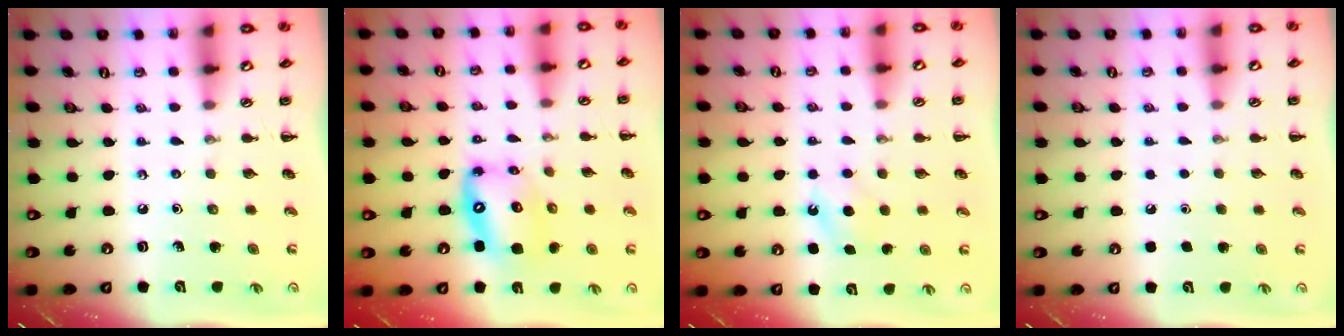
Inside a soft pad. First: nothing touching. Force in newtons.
{"total": 13.3, "press": 12.8, "slide": 3.5}
{"total": 5.4, "press": 5.2, "slide": 1.2}
{"total": 1.6, "press": 1.6, "slide": 0.1}